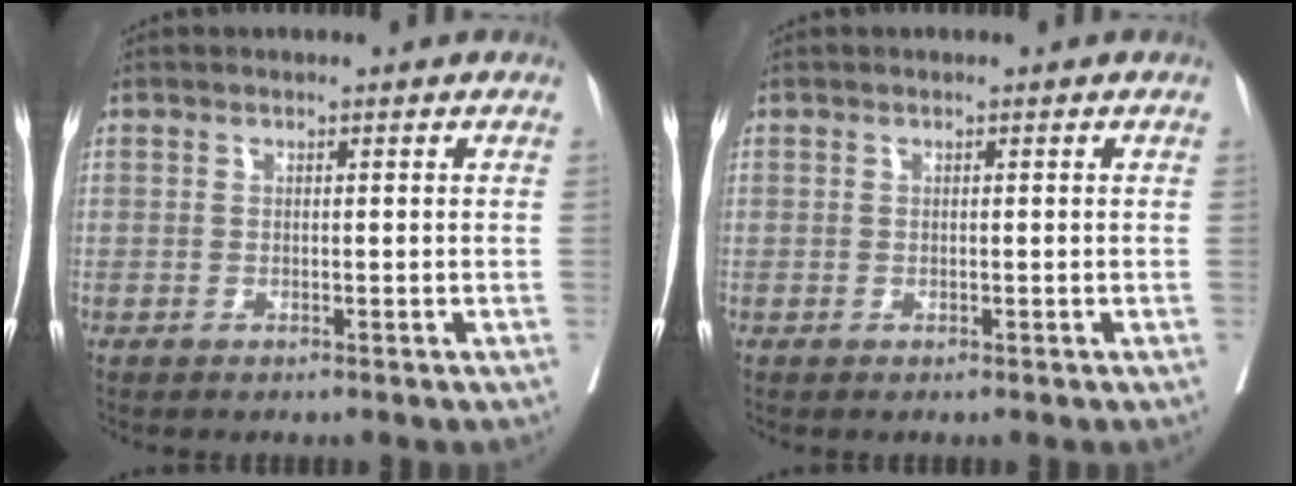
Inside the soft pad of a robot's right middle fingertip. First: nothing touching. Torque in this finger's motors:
{"motor_torque": [0.03, -0.04, -0.03, -0.01]}